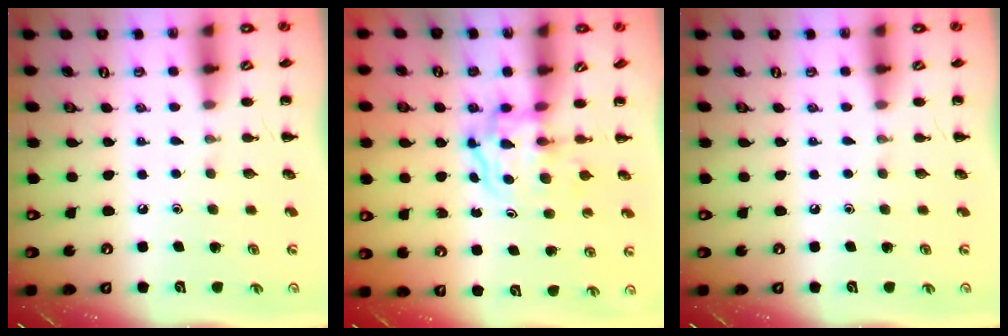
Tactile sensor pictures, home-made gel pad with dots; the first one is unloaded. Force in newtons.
{"total": 3.6, "press": 3.6, "slide": 0.4}
{"total": 0.0}